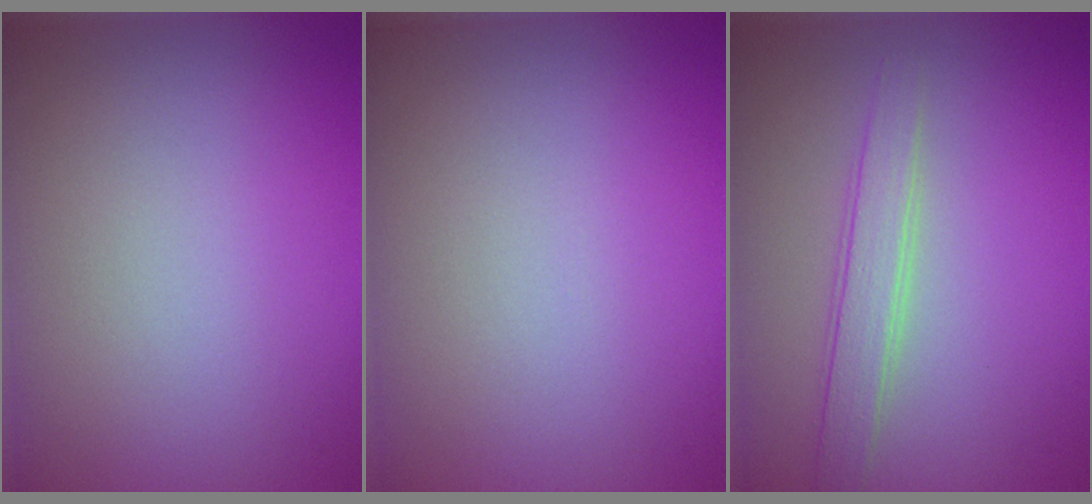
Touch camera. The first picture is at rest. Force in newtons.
{"total": 0.0}
{"total": 2.4, "press": 2.4, "slide": 0.1}